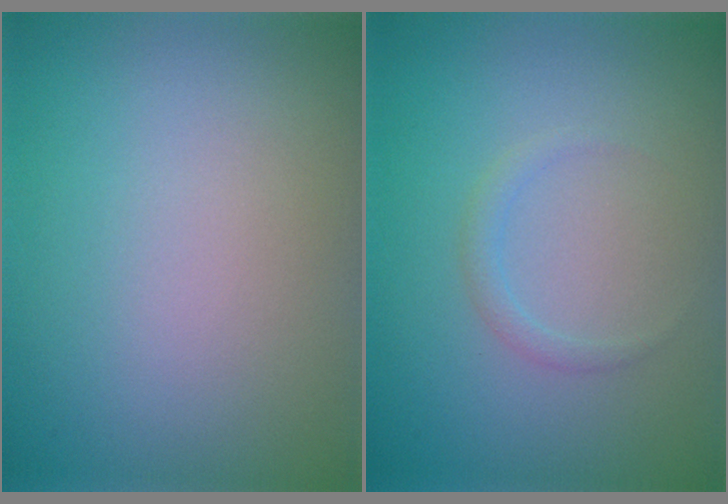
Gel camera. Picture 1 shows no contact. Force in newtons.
{"total": 1.0, "press": 1.0, "slide": 0.0}